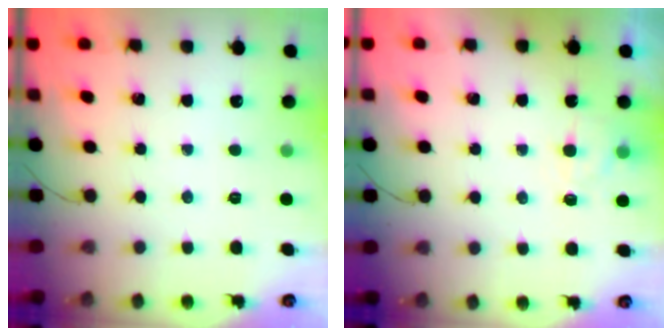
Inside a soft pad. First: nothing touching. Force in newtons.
{"total": 2.9, "press": 2.5, "slide": 1.5}